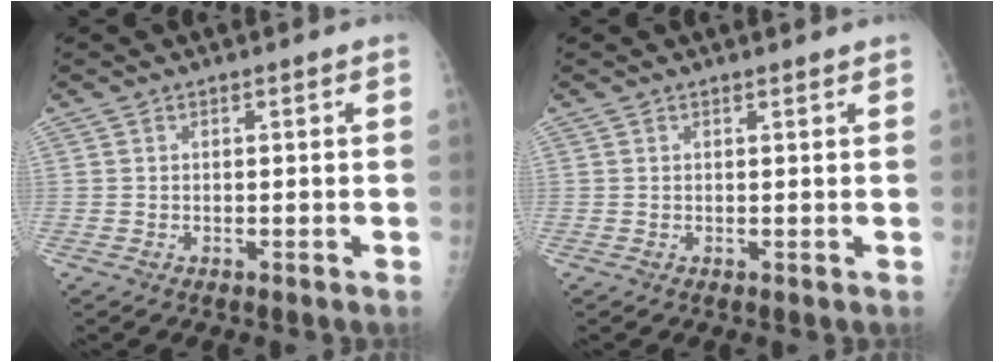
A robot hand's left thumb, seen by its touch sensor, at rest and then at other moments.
{"total": 0.8, "force": [0.7, 0.0, 0.2], "torque": [-0.002, 0.000, 0.012]}